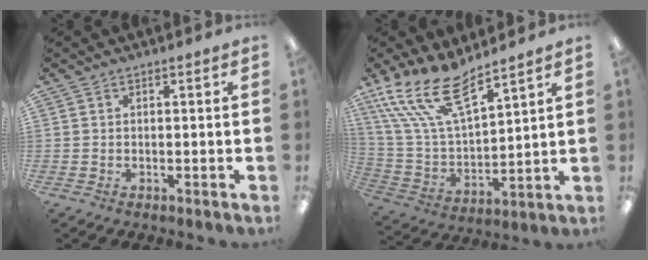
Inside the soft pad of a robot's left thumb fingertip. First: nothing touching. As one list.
[{"total": 17.3, "force": [12.2, 6.0, 10.8], "torque": [-0.250, -0.075, 0.220]}]